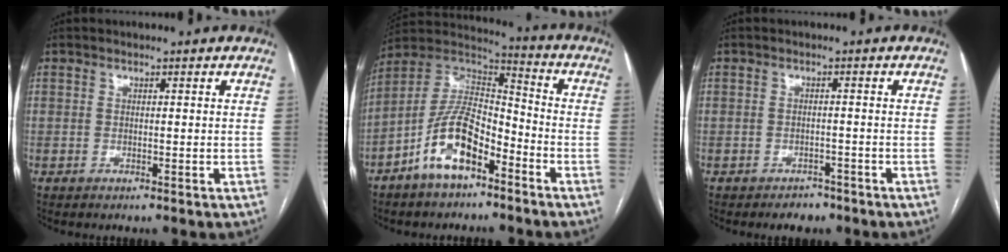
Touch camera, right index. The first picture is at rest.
{"total": 12.5, "force": [-6.6, 5.2, 9.3], "torque": [-0.187, 0.018, -0.123]}
{"total": 2.7, "force": [-2.1, 1.5, 0.8], "torque": [-0.016, 0.003, -0.024]}